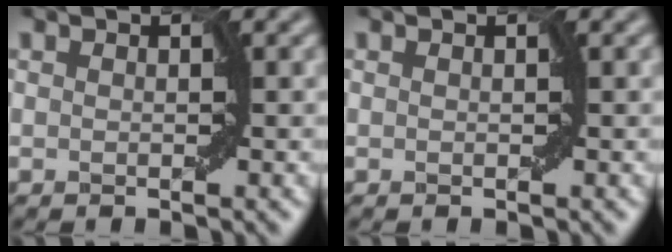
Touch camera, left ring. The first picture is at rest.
{"total": 0.0}